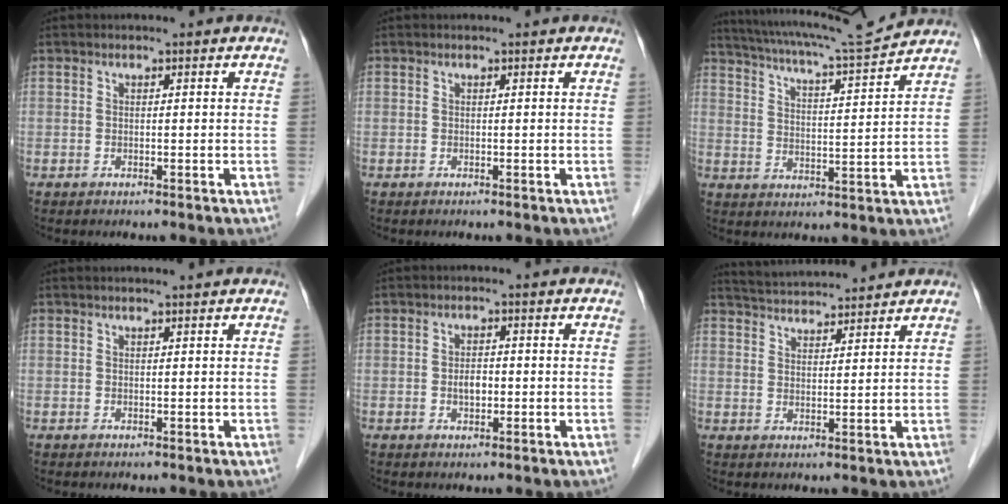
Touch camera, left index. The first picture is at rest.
{"total": 0.0}
{"total": 12.9, "force": [12.1, -0.9, 4.5], "torque": [-0.086, -0.012, 0.186]}
{"total": 1.0, "force": [0.9, -0.2, 0.4], "torque": [-0.006, 0.007, 0.017]}
{"total": 2.2, "force": [-0.5, 1.2, 1.8], "torque": [-0.031, 0.002, -0.006]}
{"total": 8.1, "force": [7.9, 0.4, 1.8], "torque": [-0.041, 0.028, 0.128]}